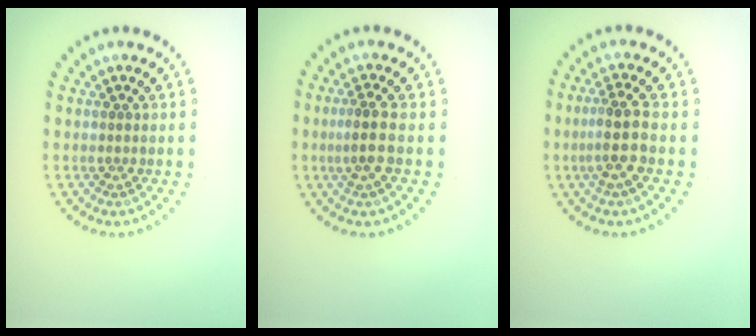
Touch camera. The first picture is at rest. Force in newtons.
{"total": 2.4, "press": 2.1, "slide": 1.2}
{"total": 3.2, "press": 2.6, "slide": 1.8}